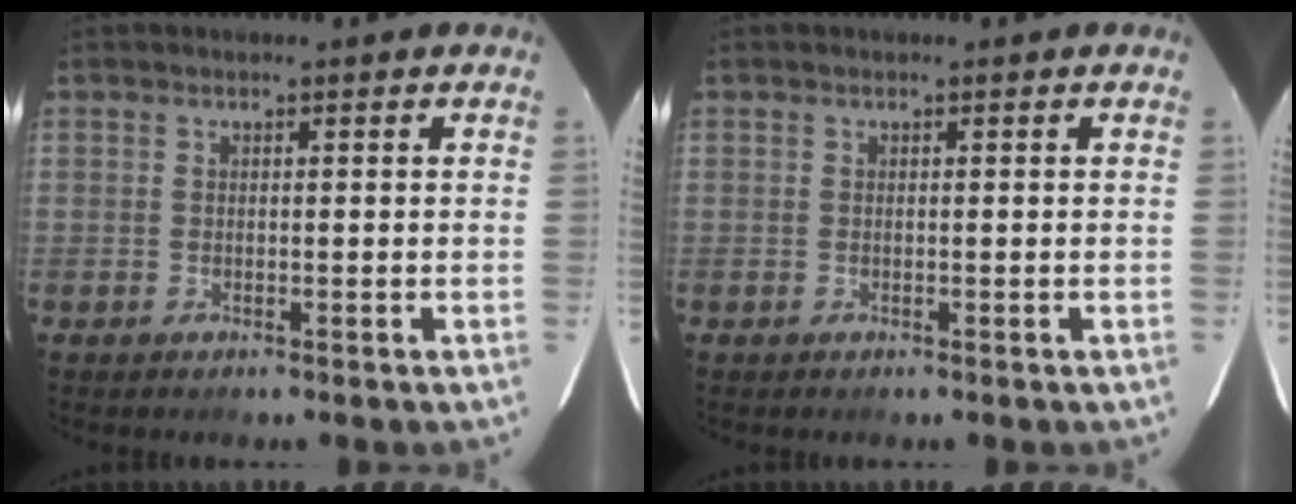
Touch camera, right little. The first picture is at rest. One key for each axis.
{"total": 0.0}